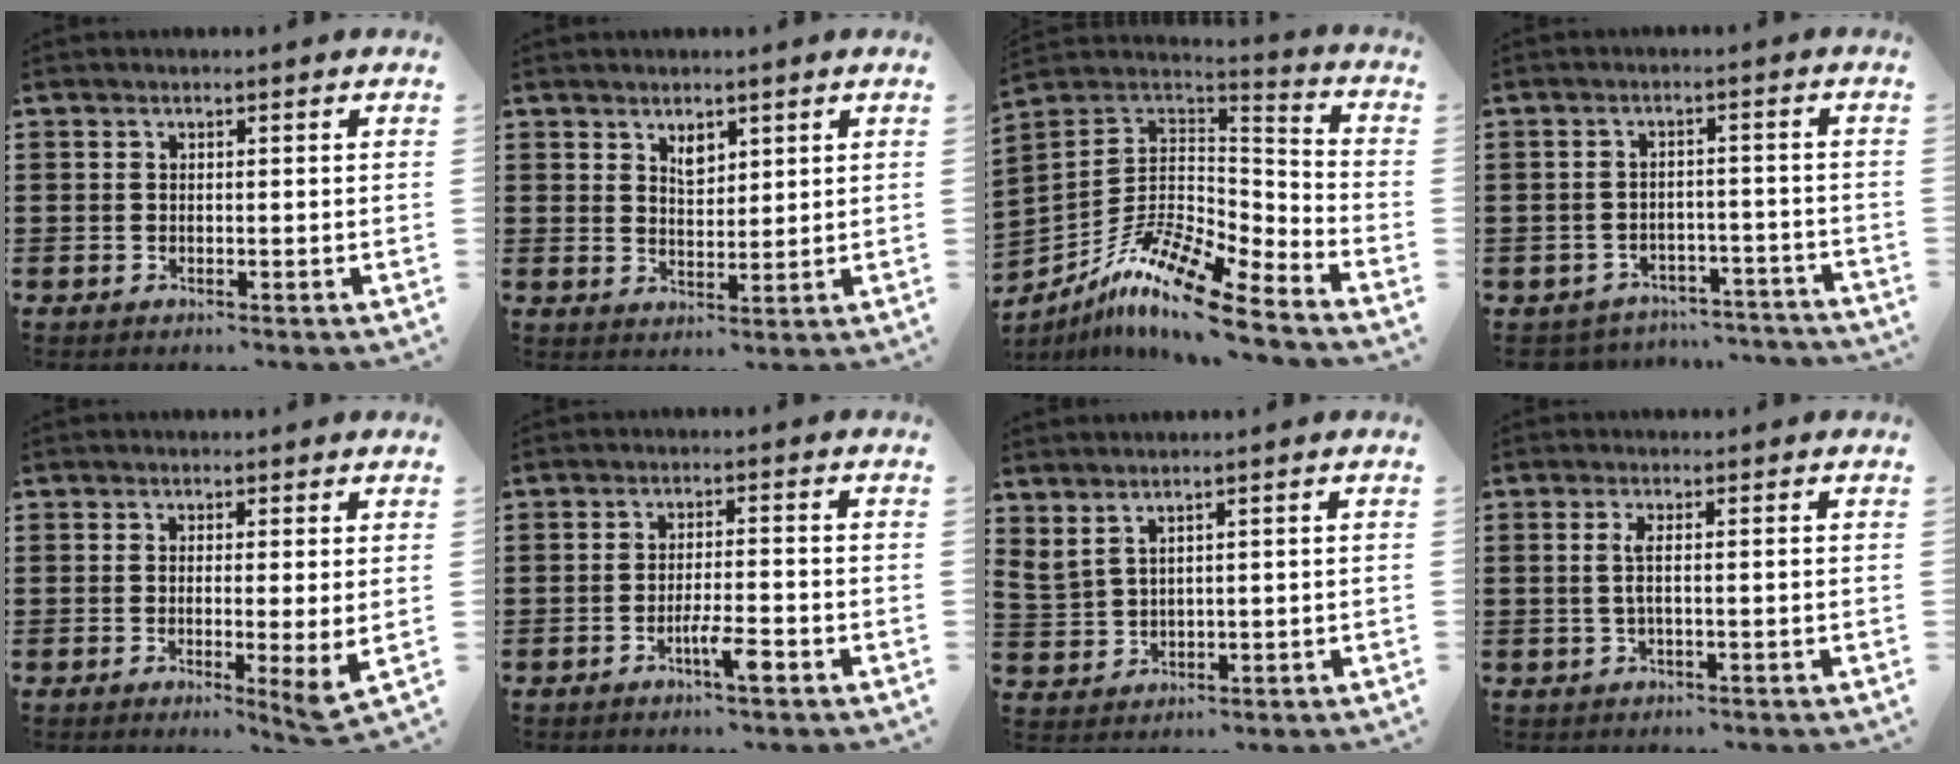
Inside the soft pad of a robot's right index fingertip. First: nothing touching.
{"total": 2.7, "force": [1.9, 1.5, 1.3], "torque": [-0.022, 0.000, 0.034]}
{"total": 13.1, "force": [-9.6, 2.7, 8.5], "torque": [-0.171, 0.013, -0.188]}
{"total": 3.4, "force": [-3.4, 0.6, 0.2], "torque": [-0.011, 0.002, -0.072]}
{"total": 3.2, "force": [-0.1, -0.2, 3.2], "torque": [-0.060, -0.014, 0.001]}
{"total": 4.5, "force": [-2.5, 0.6, 3.7], "torque": [-0.066, -0.001, -0.045]}
{"total": 2.0, "force": [1.8, 0.5, 0.7], "torque": [-0.023, 0.004, 0.035]}
{"total": 2.1, "force": [-0.2, 0.0, 2.1], "torque": [-0.041, -0.002, -0.005]}